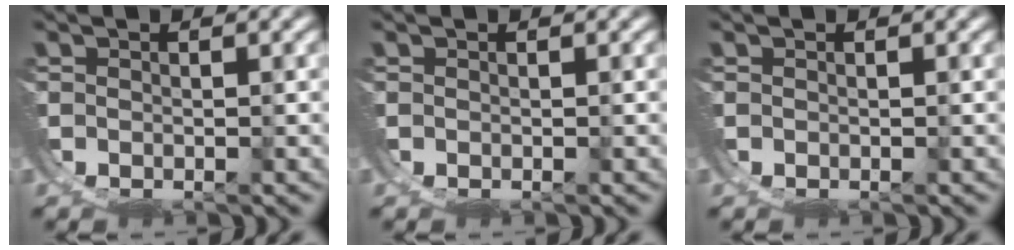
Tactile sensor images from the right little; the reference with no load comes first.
{"total": 0.0}
{"total": 0.0}